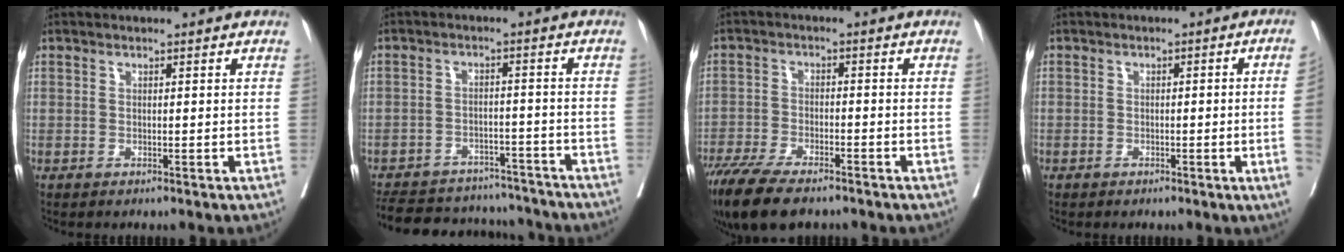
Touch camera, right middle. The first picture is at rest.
{"total": 17.1, "force": [-15.4, 5.8, 4.6], "torque": [-0.106, 0.012, -0.206]}
{"total": 11.0, "force": [-8.4, 2.9, 6.5], "torque": [-0.107, -0.020, -0.140]}
{"total": 4.2, "force": [-0.3, -0.7, 4.2], "torque": [-0.051, 0.006, -0.002]}